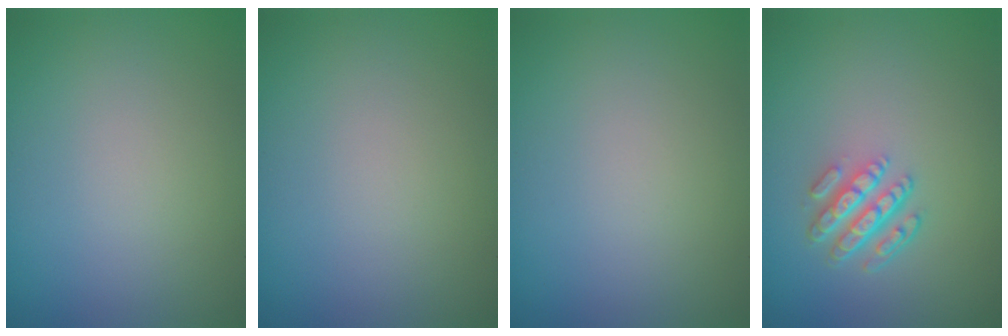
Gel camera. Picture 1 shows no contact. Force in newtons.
{"total": 0.0}
{"total": 0.0}
{"total": 4.2, "press": 3.1, "slide": 2.9}